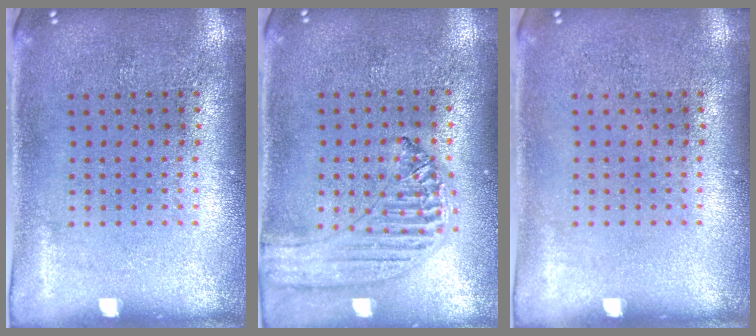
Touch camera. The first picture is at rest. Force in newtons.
{"total": 1.2, "press": 1.2, "slide": 0.1}
{"total": 0.0}